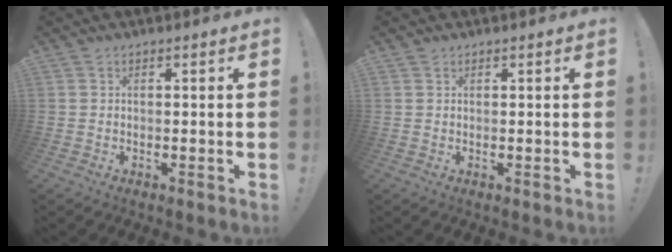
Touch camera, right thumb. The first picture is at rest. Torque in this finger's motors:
{"motor_torque": [0.30, -0.57, -0.32, 0.33, 0.10]}